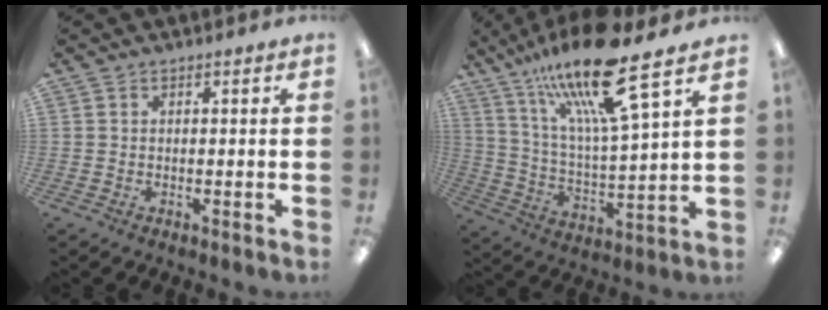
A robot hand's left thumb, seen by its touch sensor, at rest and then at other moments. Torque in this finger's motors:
{"motor_torque": [0.37, 0.67, 1.59, -1.19, 0.42]}